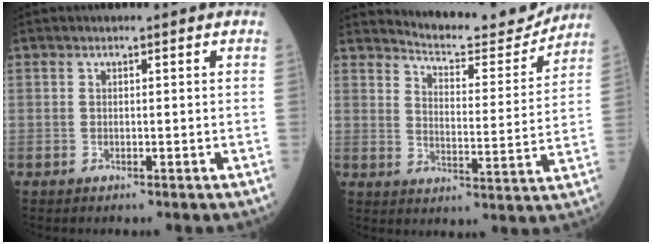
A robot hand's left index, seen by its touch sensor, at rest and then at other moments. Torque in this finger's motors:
{"motor_torque": [0.20, -0.24, -0.08, -0.02]}